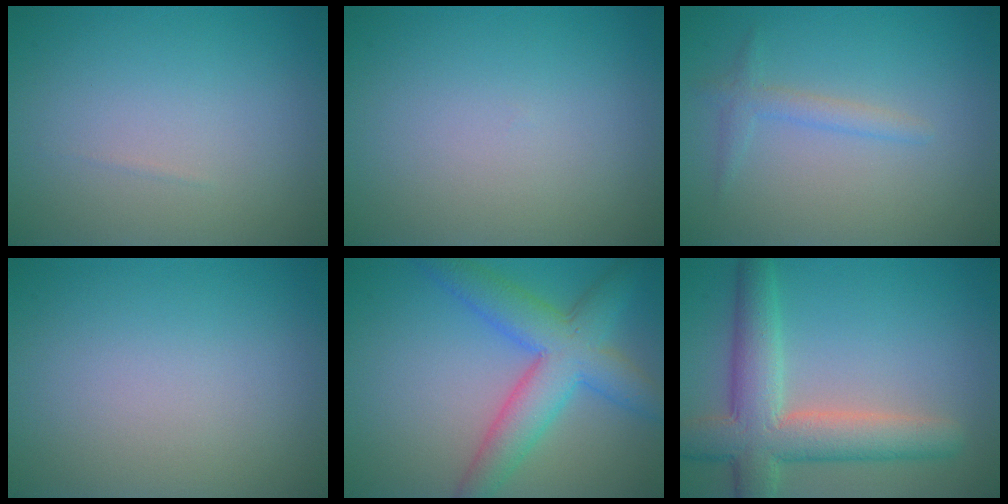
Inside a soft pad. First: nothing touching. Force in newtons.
{"total": 0.0}
{"total": 1.6, "press": 1.6, "slide": 0.1}
{"total": 0.0}
{"total": 6.8, "press": 6.8, "slide": 0.3}
{"total": 7.1, "press": 7.1, "slide": 0.5}